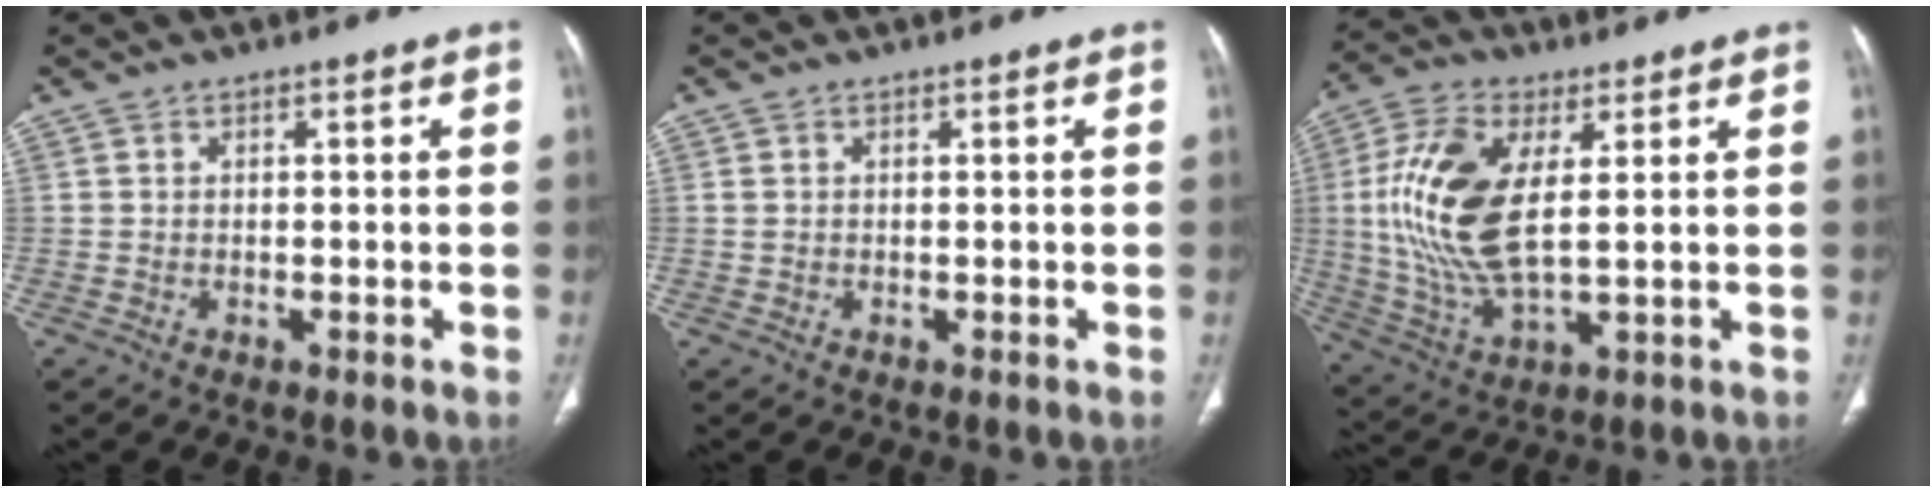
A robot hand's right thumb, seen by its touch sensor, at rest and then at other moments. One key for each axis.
{"total": 0.9, "fx": 0.2, "fy": 0.7, "fz": 0.5, "tx": -0.013, "ty": 0.003, "tz": 0.007}
{"total": 17.0, "fx": 2.8, "fy": 7.7, "fz": 14.9, "tx": -0.318, "ty": -0.010, "tz": 0.058}